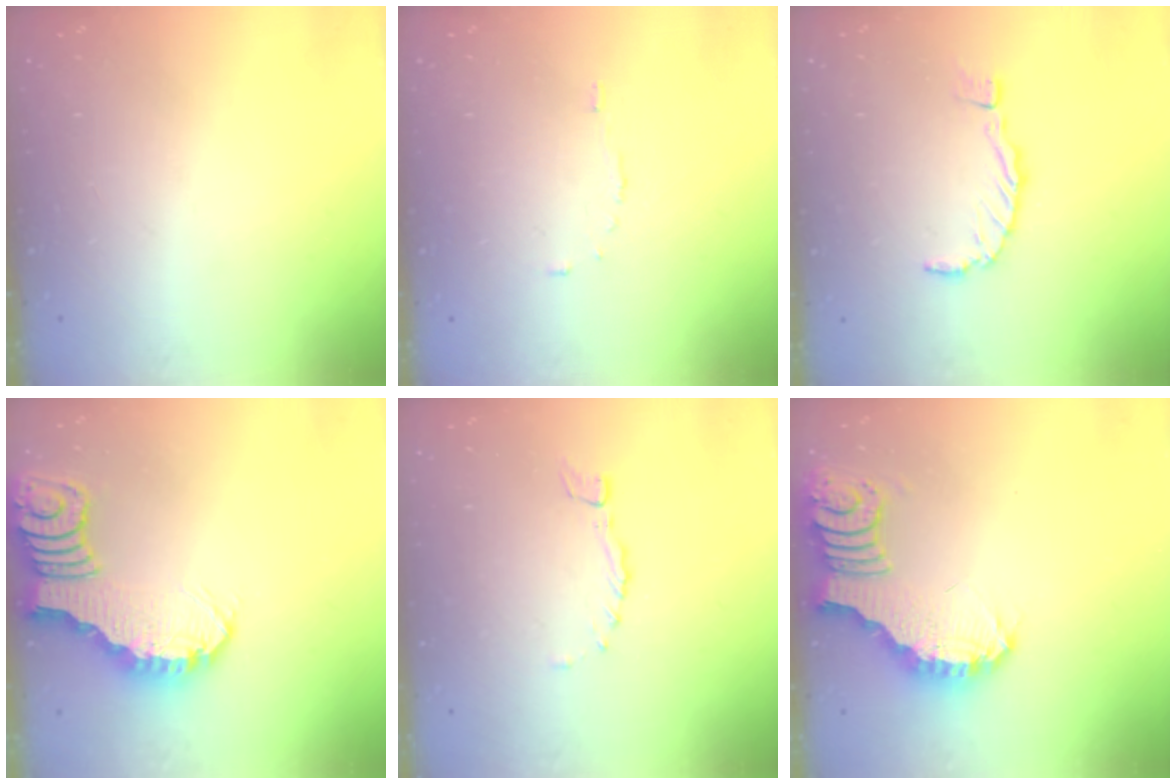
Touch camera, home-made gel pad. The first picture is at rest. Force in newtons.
{"total": 3.8, "press": 3.8, "slide": 0.2}
{"total": 1.2, "press": 1.2, "slide": 0.2}
{"total": 2.9, "press": 2.9, "slide": 0.4}
{"total": 0.0}
{"total": 3.6, "press": 3.6, "slide": 0.6}